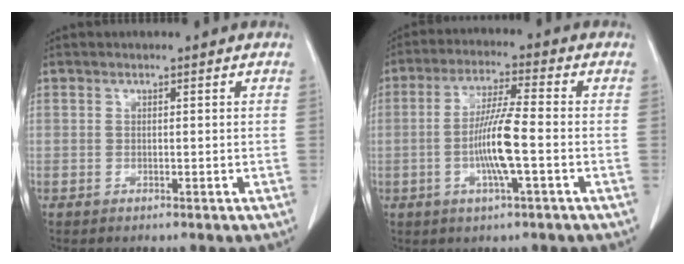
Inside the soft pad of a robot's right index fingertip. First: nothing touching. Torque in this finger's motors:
{"motor_torque": [1.49, -0.23, 0.64, 0.10]}